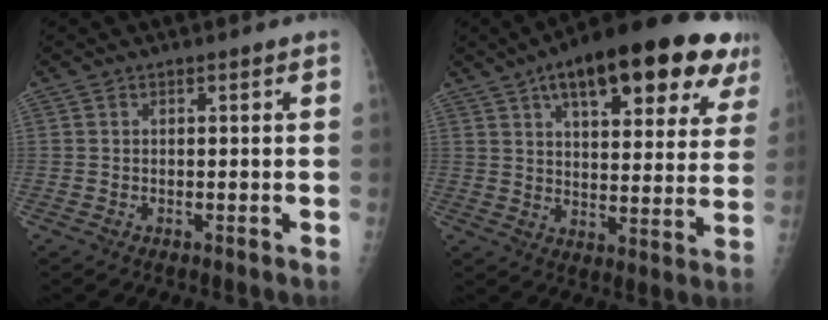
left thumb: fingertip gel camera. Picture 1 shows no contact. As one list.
[{"total": 25.3, "force": [13.4, 9.4, 19.3], "torque": [-0.250, -0.006, 0.189]}]